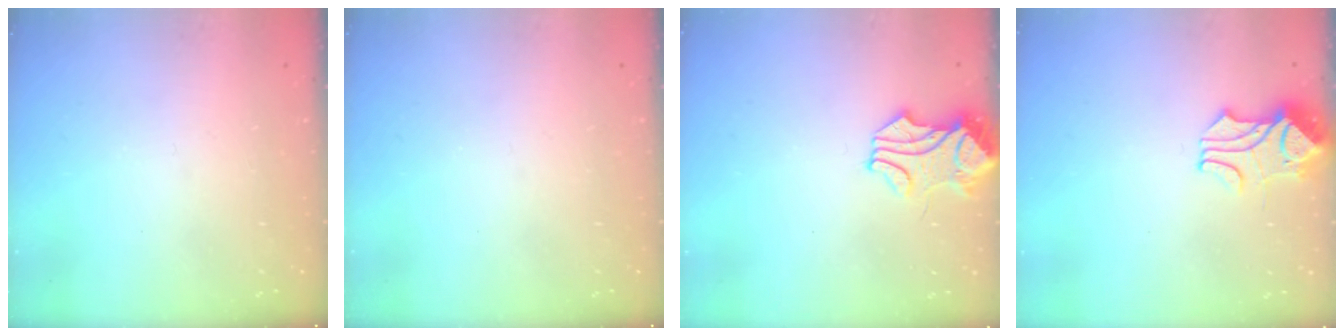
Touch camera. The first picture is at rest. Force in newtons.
{"total": 0.0}
{"total": 1.7, "press": 1.5, "slide": 0.8}
{"total": 1.9, "press": 1.5, "slide": 1.1}